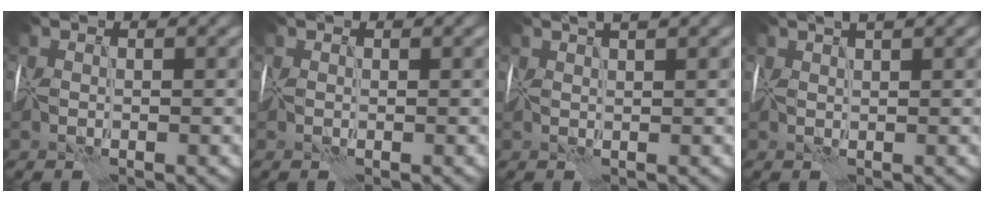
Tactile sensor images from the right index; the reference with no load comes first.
{"total": 0.0}
{"total": 2.4, "force": [1.6, 0.3, 1.8], "torque": [-0.020, 0.021, 0.010]}
{"total": 2.1, "force": [1.4, 0.1, 1.5], "torque": [-0.018, 0.017, 0.010]}